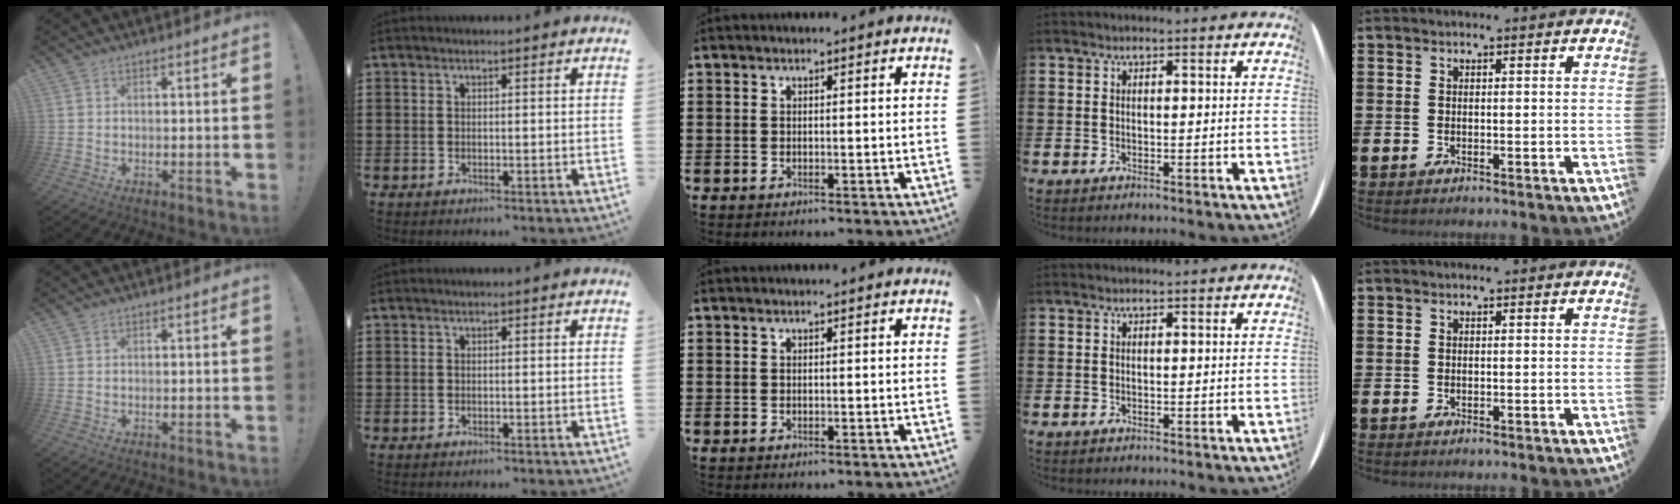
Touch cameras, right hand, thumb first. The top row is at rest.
{}